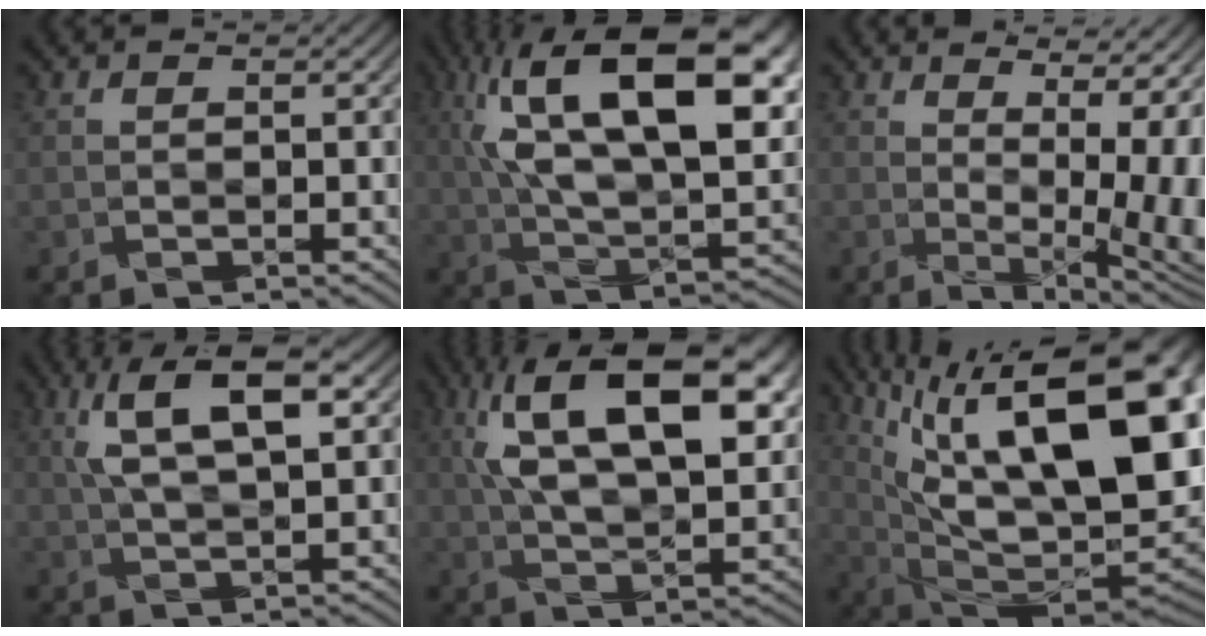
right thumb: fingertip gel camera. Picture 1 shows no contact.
{"total": 20.0, "force": [6.7, 8.9, 16.6], "torque": [-0.282, 0.021, 0.107]}
{"total": 12.8, "force": [0.1, 4.1, 12.2], "torque": [-0.145, 0.010, 0.022]}
{"total": 8.7, "force": [3.4, 2.7, 7.5], "torque": [-0.139, 0.011, 0.062]}
{"total": 17.1, "force": [6.2, 7.6, 14.0], "torque": [-0.244, 0.024, 0.093]}
{"total": 21.9, "force": [8.7, 8.7, 18.1], "torque": [-0.271, 0.048, 0.141]}